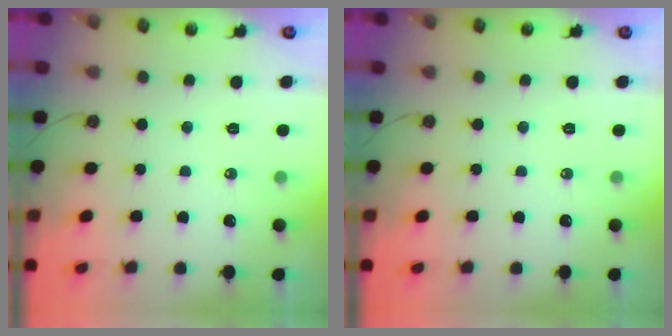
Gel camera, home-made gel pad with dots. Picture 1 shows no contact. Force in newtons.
{"total": 0.0}